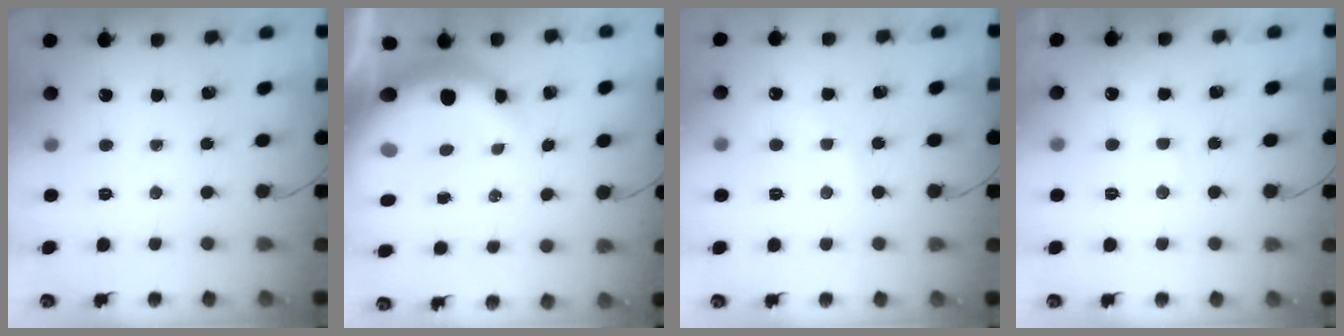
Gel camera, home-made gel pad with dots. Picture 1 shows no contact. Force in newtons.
{"total": 9.4, "press": 9.2, "slide": 2.3}
{"total": 4.6, "press": 4.4, "slide": 1.5}
{"total": 6.7, "press": 6.6, "slide": 1.2}